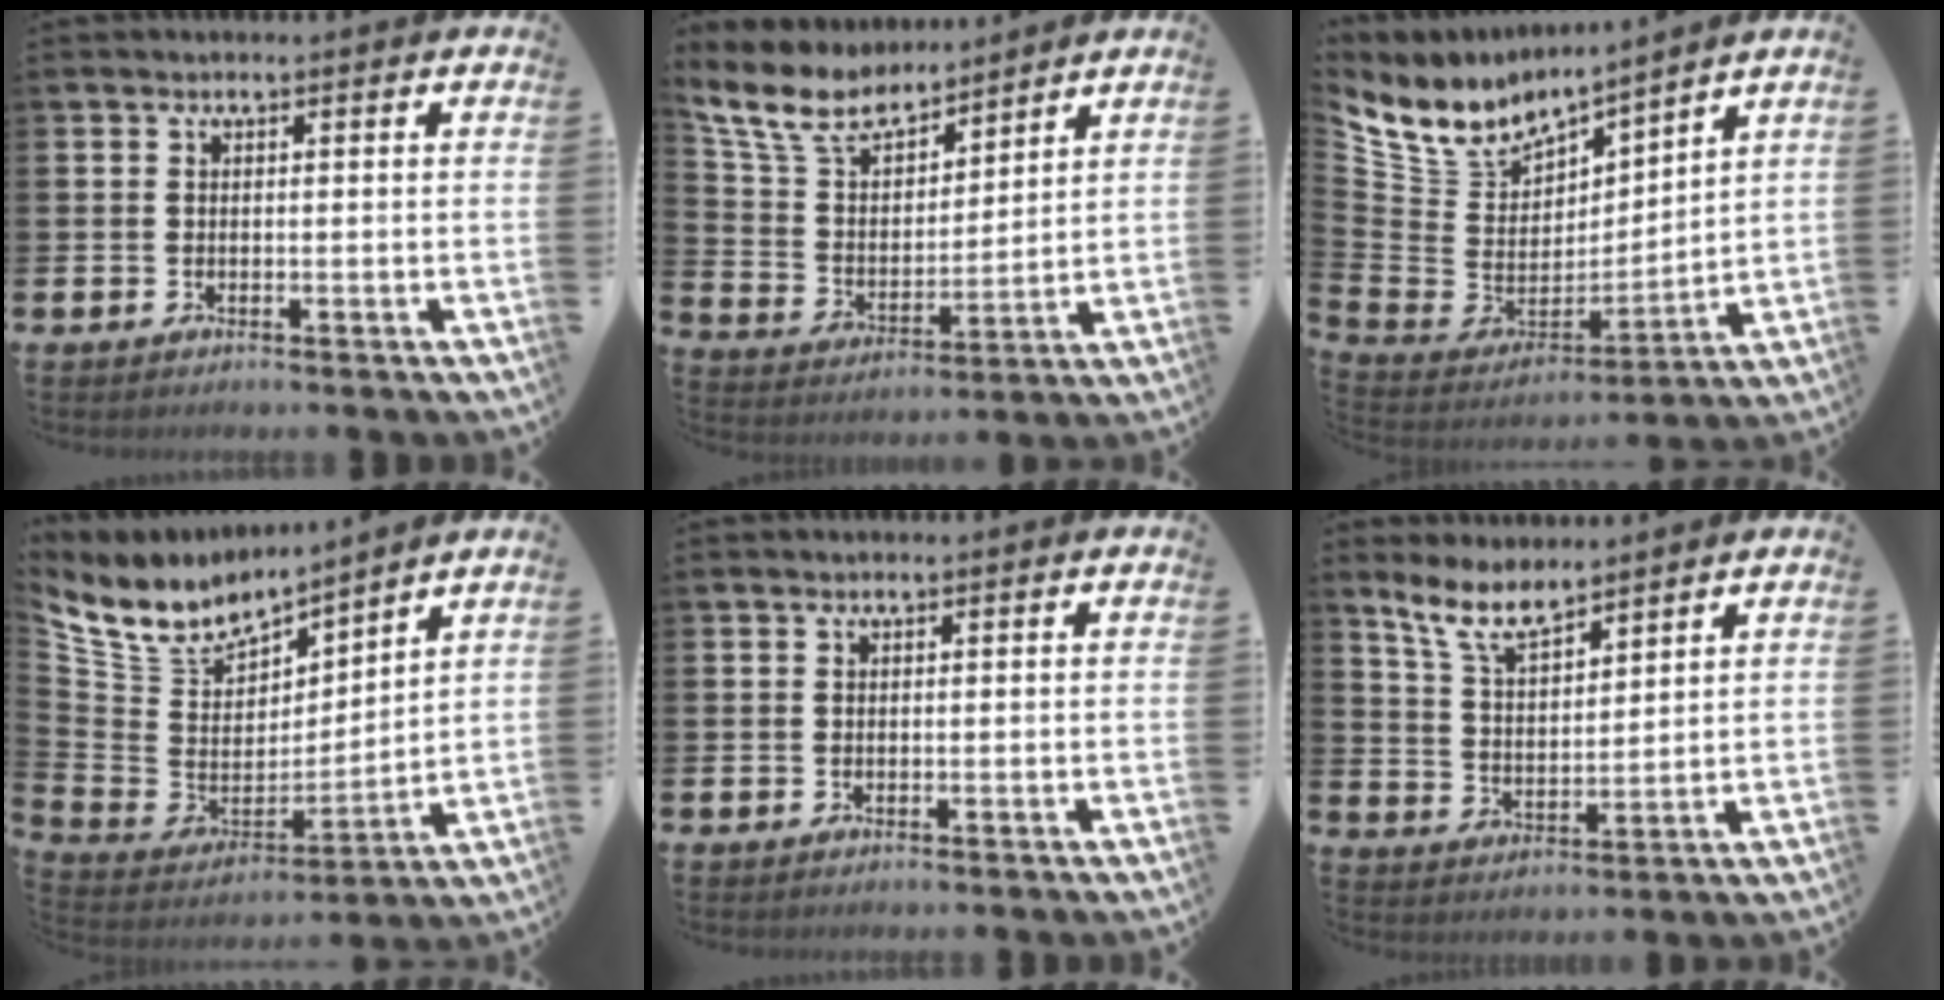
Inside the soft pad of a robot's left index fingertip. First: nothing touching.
{"total": 9.5, "force": [8.3, 3.6, 3.0], "torque": [-0.104, -0.040, 0.152]}
{"total": 7.9, "force": [7.3, 3.0, -0.1], "torque": [-0.060, -0.070, 0.133]}
{"total": 8.6, "force": [7.9, 3.2, 1.3], "torque": [-0.081, -0.063, 0.143]}
{"total": 0.0}
{"total": 7.4, "force": [6.6, 1.8, 2.9], "torque": [-0.085, -0.021, 0.122]}